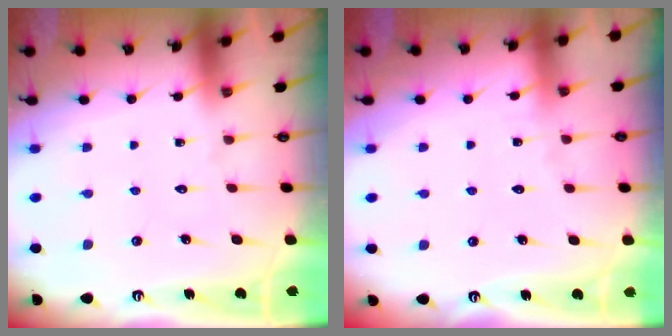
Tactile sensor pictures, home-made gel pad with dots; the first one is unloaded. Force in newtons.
{"total": 2.7, "press": 2.7, "slide": 0.4}